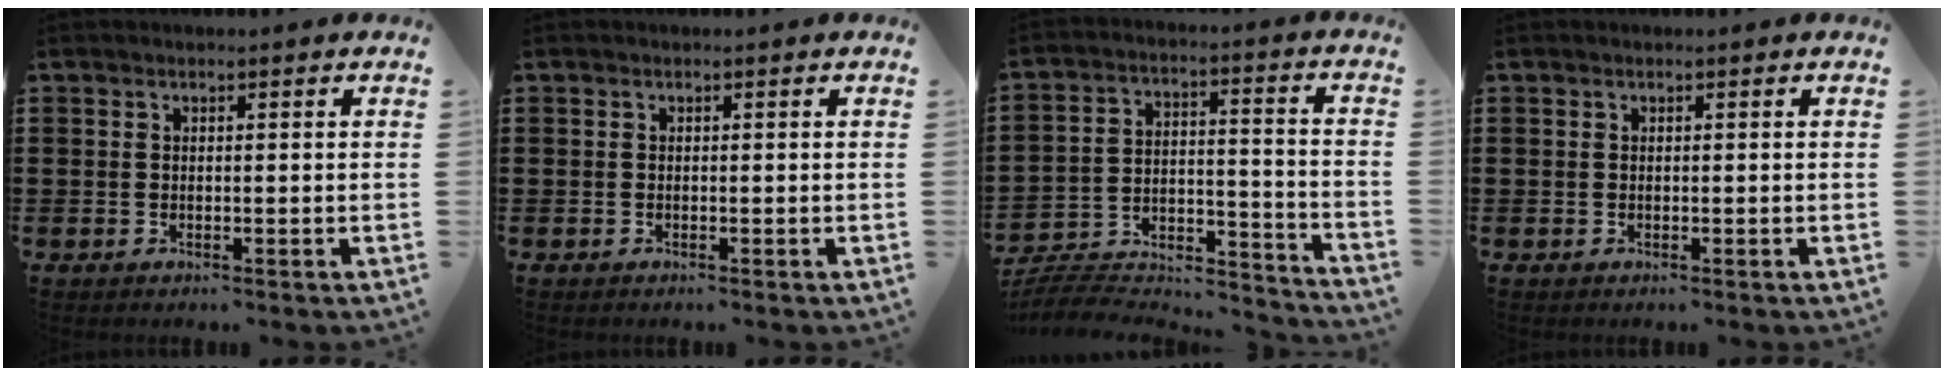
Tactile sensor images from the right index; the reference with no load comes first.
{"total": 0.0}
{"total": 5.3, "force": [-5.0, 1.5, 1.1], "torque": [-0.017, -0.001, -0.100]}
{"total": 0.0}